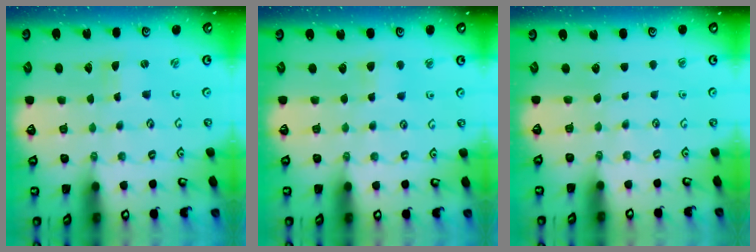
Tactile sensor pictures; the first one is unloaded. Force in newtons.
{"total": 2.8, "press": 2.8, "slide": 0.5}
{"total": 0.0}